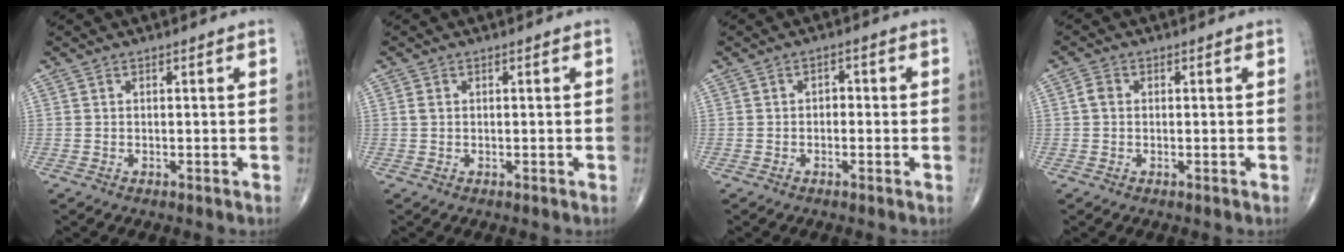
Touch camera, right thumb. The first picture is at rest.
{"total": 0.8, "force": [0.2, 0.6, 0.5], "torque": [-0.012, 0.002, 0.004]}
{"total": 1.8, "force": [-0.2, 1.2, 1.2], "torque": [-0.005, 0.008, -0.011]}
{"total": 1.9, "force": [0.1, 1.5, 1.1], "torque": [-0.021, 0.006, -0.001]}